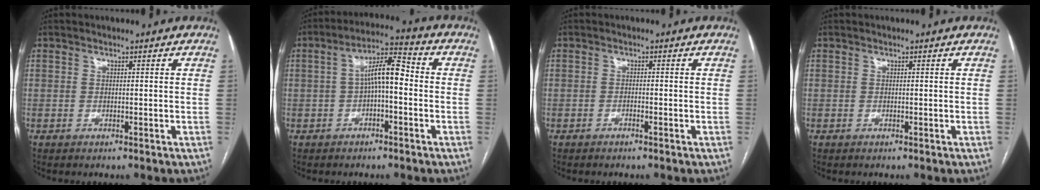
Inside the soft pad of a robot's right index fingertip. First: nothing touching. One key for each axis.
{"total": 7.5, "fx": -0.1, "fy": 2.0, "fz": 7.2, "tx": -0.127, "ty": 0.031, "tz": -0.004}
{"total": 0.8, "fx": -0.6, "fy": -0.1, "fz": 0.5, "tx": -0.011, "ty": 0.002, "tz": -0.011}
{"total": 0.0}